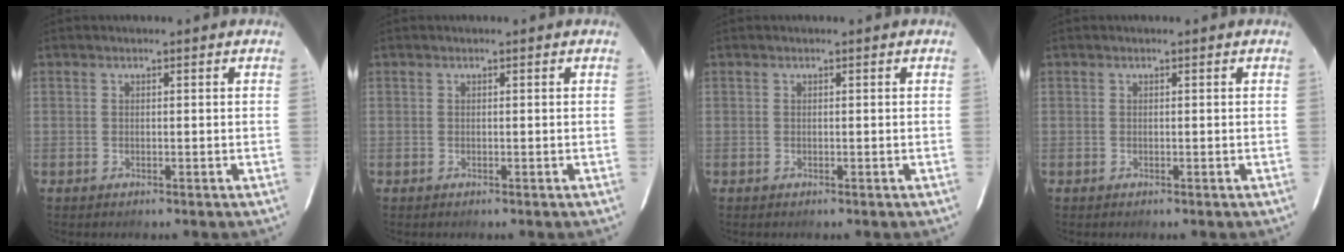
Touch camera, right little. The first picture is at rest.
{"total": 0.0}
{"total": 0.0}
{"total": 0.0}